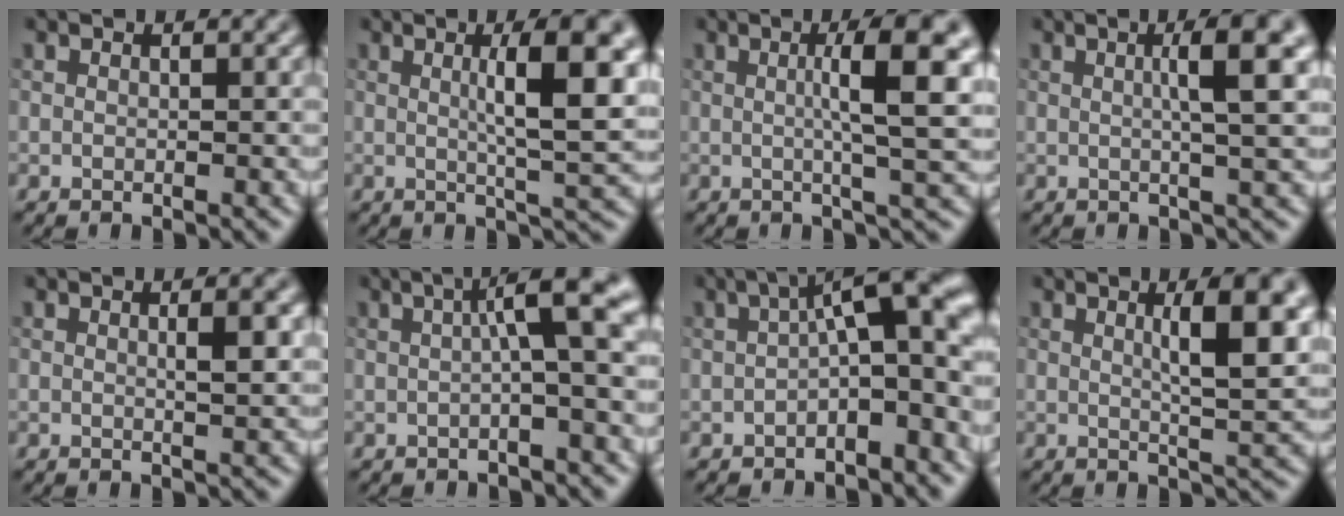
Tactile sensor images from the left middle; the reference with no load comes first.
{"total": 7.6, "force": [1.5, 1.6, 7.3], "torque": [-0.094, 0.006, 0.022]}
{"total": 6.6, "force": [1.0, 1.1, 6.4], "torque": [-0.088, 0.008, 0.012]}
{"total": 5.0, "force": [1.1, 0.7, 4.8], "torque": [-0.068, 0.012, 0.014]}
{"total": 2.1, "force": [0.4, 0.4, 2.0], "torque": [-0.027, 0.002, 0.004]}
{"total": 5.0, "force": [0.6, 0.8, 4.9], "torque": [-0.075, 0.020, 0.002]}
{"total": 6.8, "force": [-0.6, 2.3, 6.4], "torque": [-0.082, 0.023, -0.024]}
{"total": 6.8, "force": [1.7, 1.7, 6.4], "torque": [-0.078, 0.004, 0.026]}